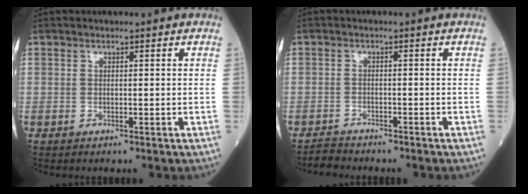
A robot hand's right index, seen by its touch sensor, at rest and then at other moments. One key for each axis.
{"total": 3.1, "fx": -2.8, "fy": 1.2, "fz": 0.1, "tx": -0.015, "ty": -0.006, "tz": -0.049}